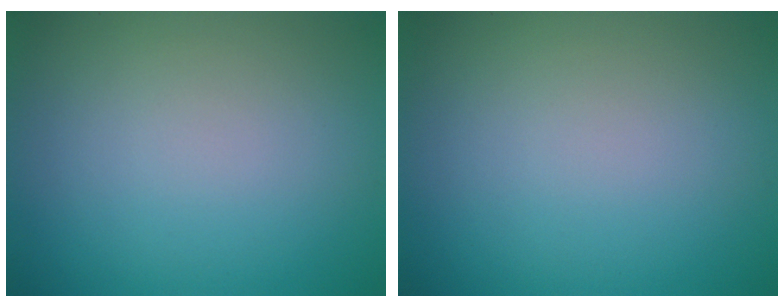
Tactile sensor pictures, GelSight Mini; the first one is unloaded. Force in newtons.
{"total": 0.0}